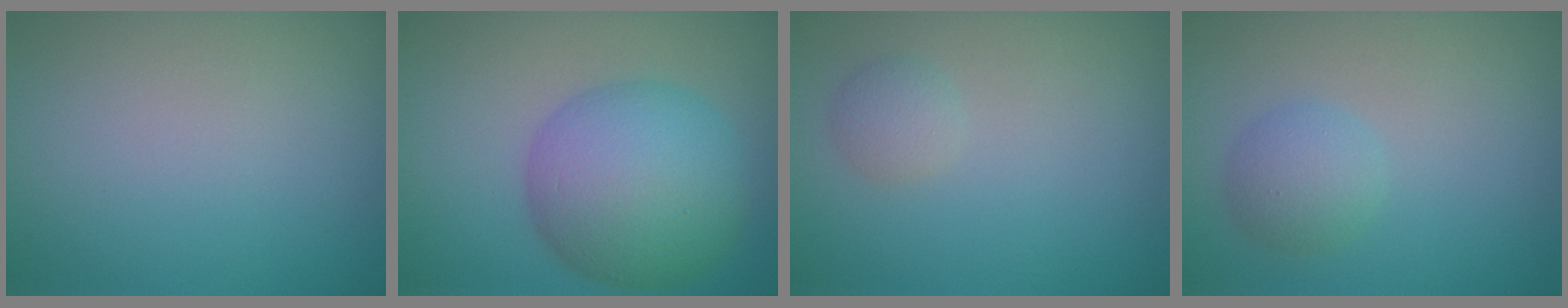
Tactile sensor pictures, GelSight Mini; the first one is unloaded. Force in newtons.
{"total": 9.1, "press": 9.1, "slide": 0.2}
{"total": 1.5, "press": 1.5, "slide": 0.0}
{"total": 2.6, "press": 2.6, "slide": 0.1}